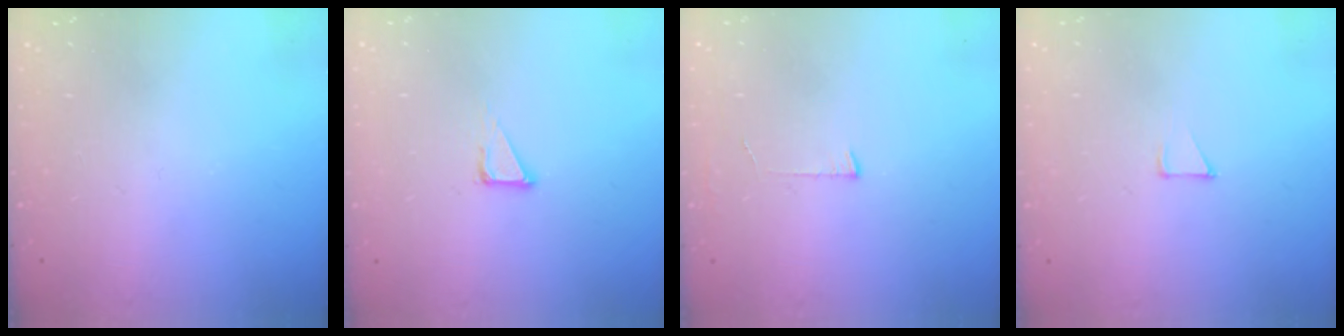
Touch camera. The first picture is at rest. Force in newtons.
{"total": 3.5, "press": 3.5, "slide": 0.2}
{"total": 3.0, "press": 3.0, "slide": 0.3}
{"total": 2.8, "press": 2.8, "slide": 0.2}